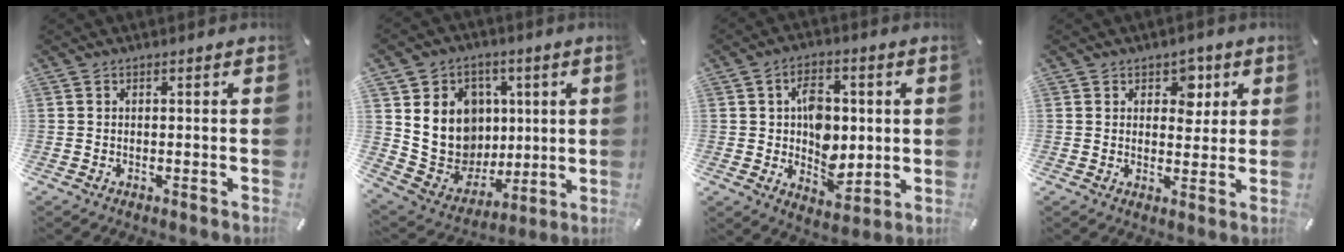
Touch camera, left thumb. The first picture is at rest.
{"total": 15.7, "force": [3.3, 14.6, 4.8], "torque": [-0.083, -0.028, 0.090]}
{"total": 10.3, "force": [0.8, 7.7, 6.8], "torque": [-0.085, 0.005, 0.017]}
{"total": 5.6, "force": [2.4, 4.2, 2.8], "torque": [-0.011, -0.010, 0.030]}